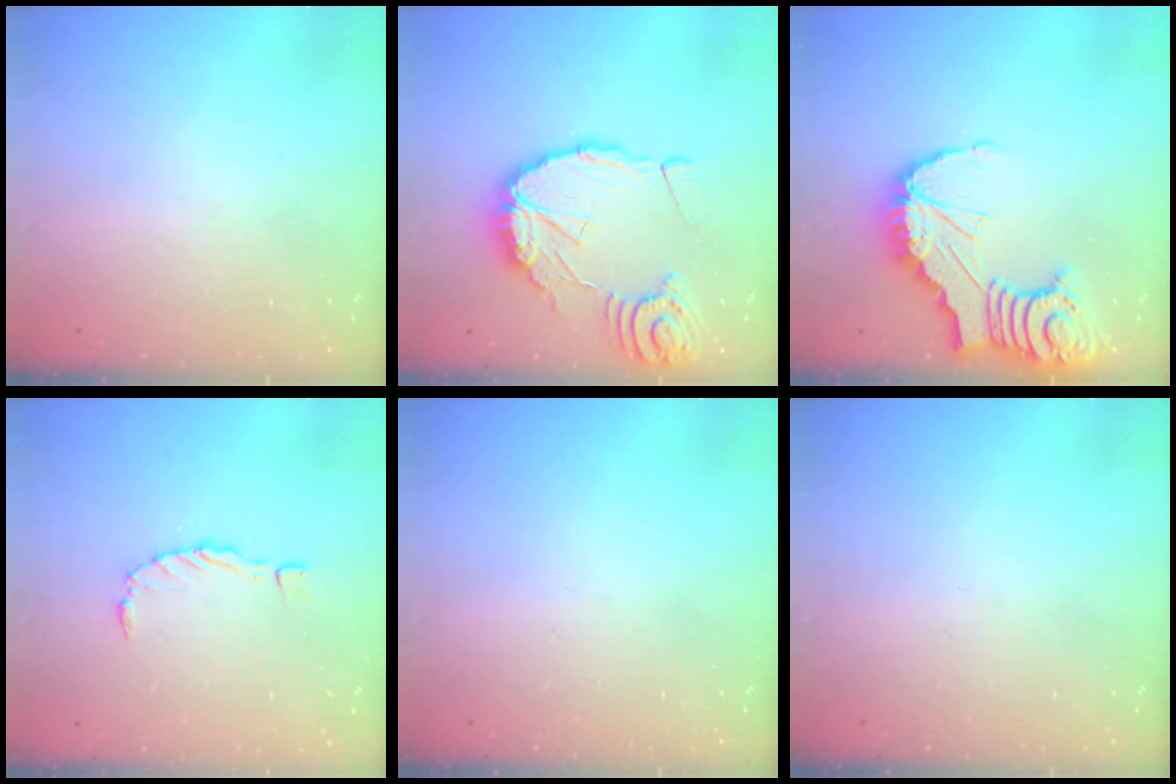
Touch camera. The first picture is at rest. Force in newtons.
{"total": 16.5, "press": 16.5, "slide": 1.6}
{"total": 15.4, "press": 15.3, "slide": 1.7}
{"total": 0.0}
{"total": 0.0}
{"total": 0.0}